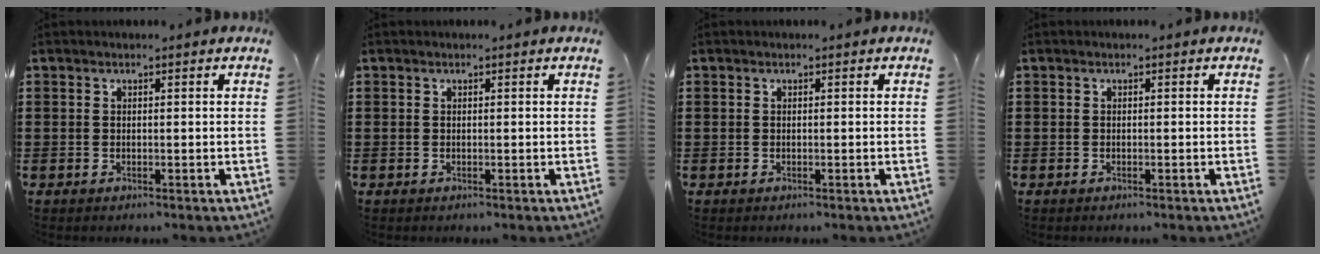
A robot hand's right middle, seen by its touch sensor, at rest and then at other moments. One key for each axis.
{"total": 0.0}
{"total": 0.0}
{"total": 0.0}